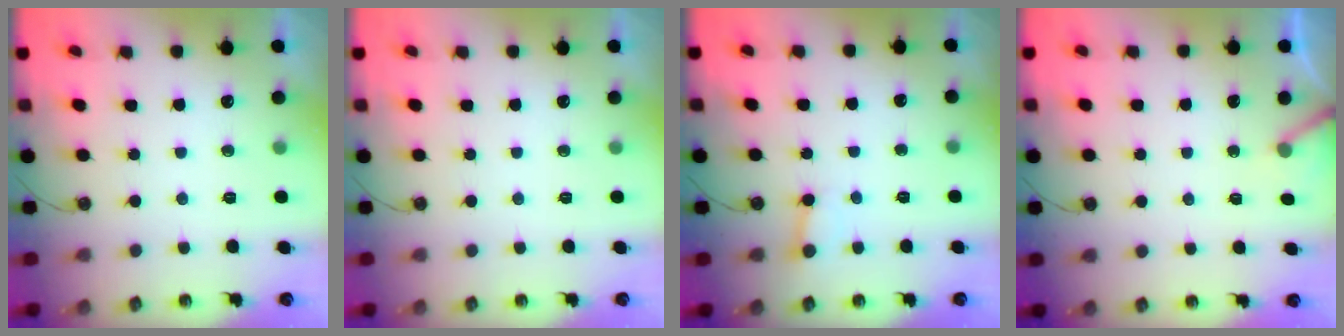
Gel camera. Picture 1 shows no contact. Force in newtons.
{"total": 0.0}
{"total": 2.7, "press": 2.7, "slide": 0.3}
{"total": 4.2, "press": 4.2, "slide": 0.3}